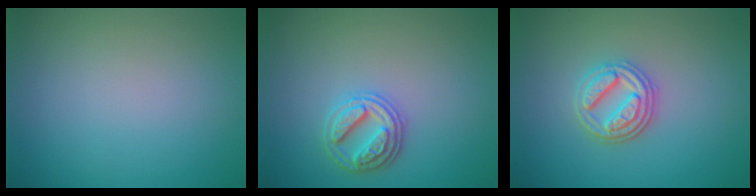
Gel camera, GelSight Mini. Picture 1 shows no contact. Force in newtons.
{"total": 2.9, "press": 2.8, "slide": 0.8}
{"total": 3.6, "press": 3.2, "slide": 1.7}